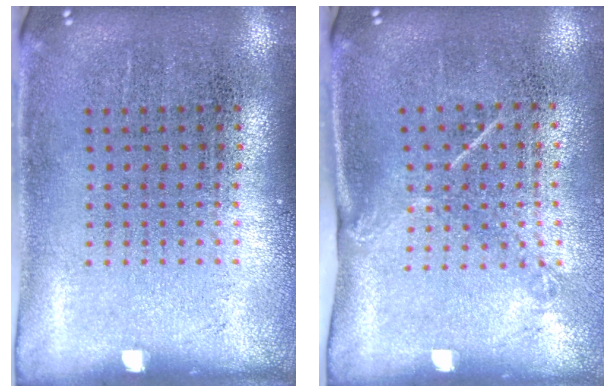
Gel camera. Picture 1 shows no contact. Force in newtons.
{"total": 1.5, "press": 1.0, "slide": 1.1}